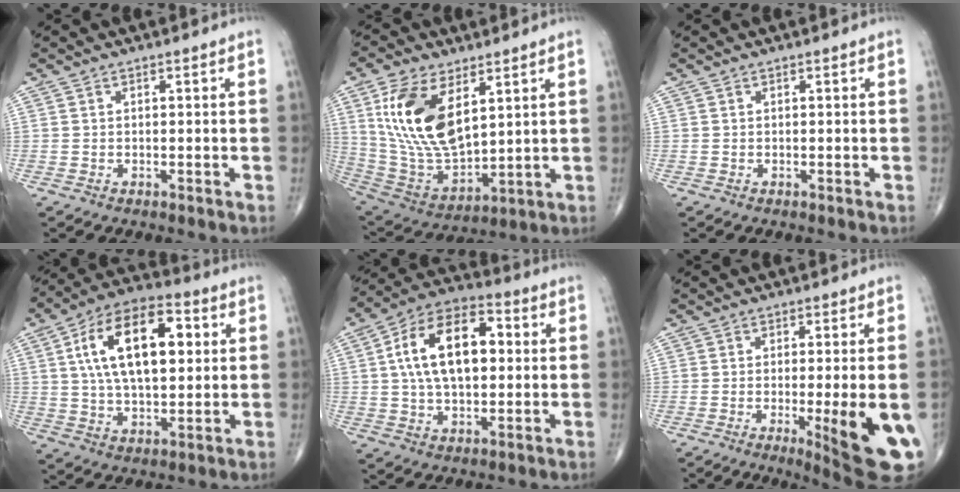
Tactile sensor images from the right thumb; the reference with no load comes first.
{"total": 18.6, "force": [6.6, 9.5, 14.5], "torque": [-0.271, -0.032, 0.138]}
{"total": 0.0}
{"total": 19.1, "force": [4.3, 9.8, 15.8], "torque": [-0.253, 0.009, 0.067]}
{"total": 17.0, "force": [2.4, 9.5, 13.9], "torque": [-0.229, 0.020, 0.034]}
{"total": 15.3, "force": [-4.4, 3.0, 14.4], "torque": [-0.144, -0.016, -0.045]}